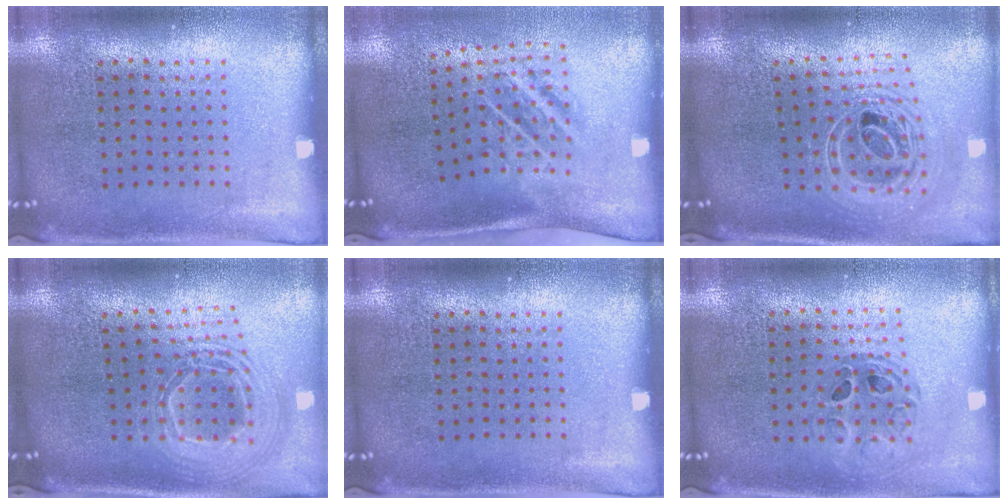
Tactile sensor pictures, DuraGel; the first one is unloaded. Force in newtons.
{"total": 1.8, "press": 1.1, "slide": 1.4}
{"total": 2.5, "press": 1.8, "slide": 1.6}
{"total": 2.4, "press": 1.8, "slide": 1.6}
{"total": 0.0}
{"total": 0.8, "press": 0.8, "slide": 0.0}